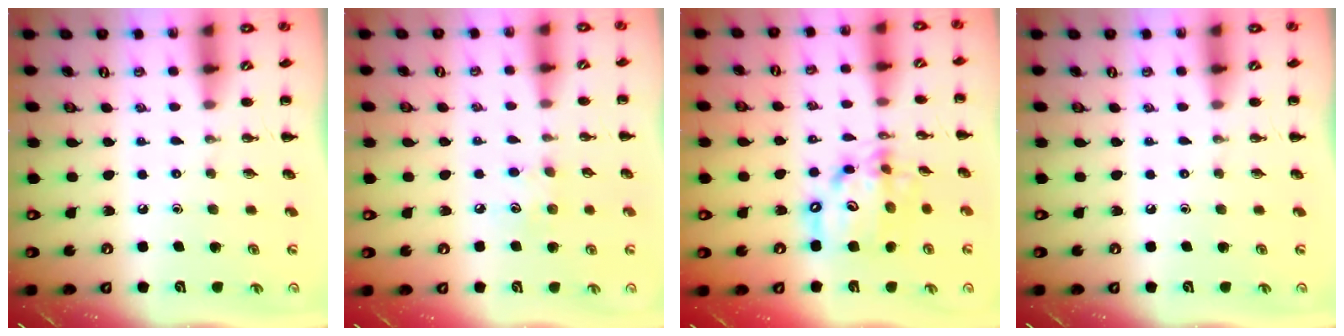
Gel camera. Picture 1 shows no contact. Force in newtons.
{"total": 6.3, "press": 6.2, "slide": 1.5}
{"total": 14.3, "press": 13.9, "slide": 3.4}
{"total": 0.0}